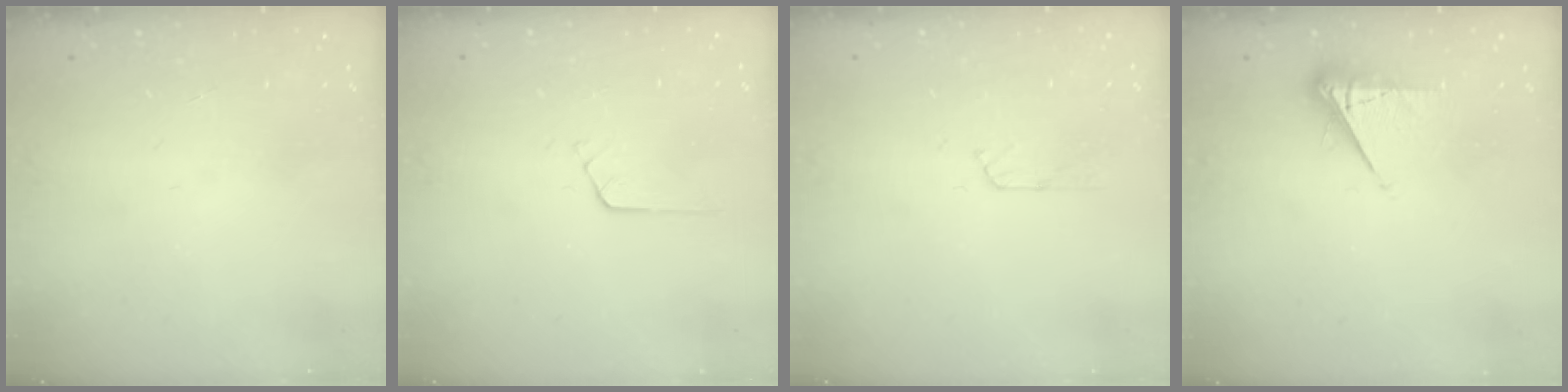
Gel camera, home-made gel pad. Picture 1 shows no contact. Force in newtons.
{"total": 2.7, "press": 2.7, "slide": 0.2}
{"total": 2.7, "press": 2.7, "slide": 0.3}
{"total": 5.7, "press": 5.7, "slide": 0.5}